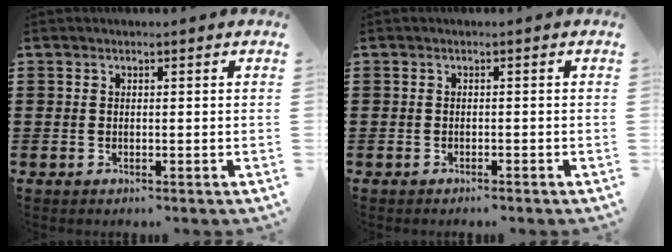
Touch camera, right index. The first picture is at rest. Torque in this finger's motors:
{"motor_torque": [0.07, -0.07, -0.02, -0.06]}